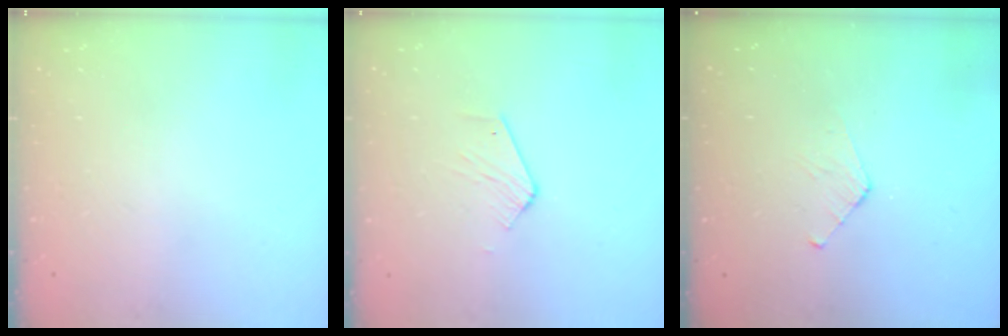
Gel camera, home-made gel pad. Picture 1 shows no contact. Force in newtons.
{"total": 2.6, "press": 2.6, "slide": 0.1}
{"total": 3.1, "press": 3.0, "slide": 0.3}